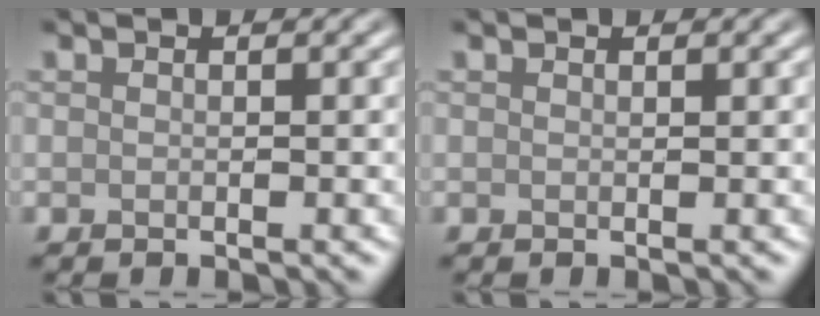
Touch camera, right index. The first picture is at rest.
{"total": 0.0}